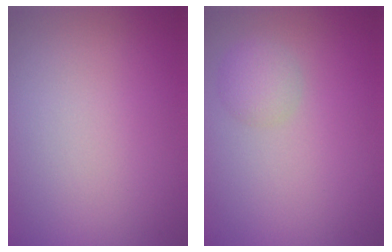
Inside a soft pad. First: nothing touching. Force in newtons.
{"total": 1.9, "press": 1.8, "slide": 0.1}